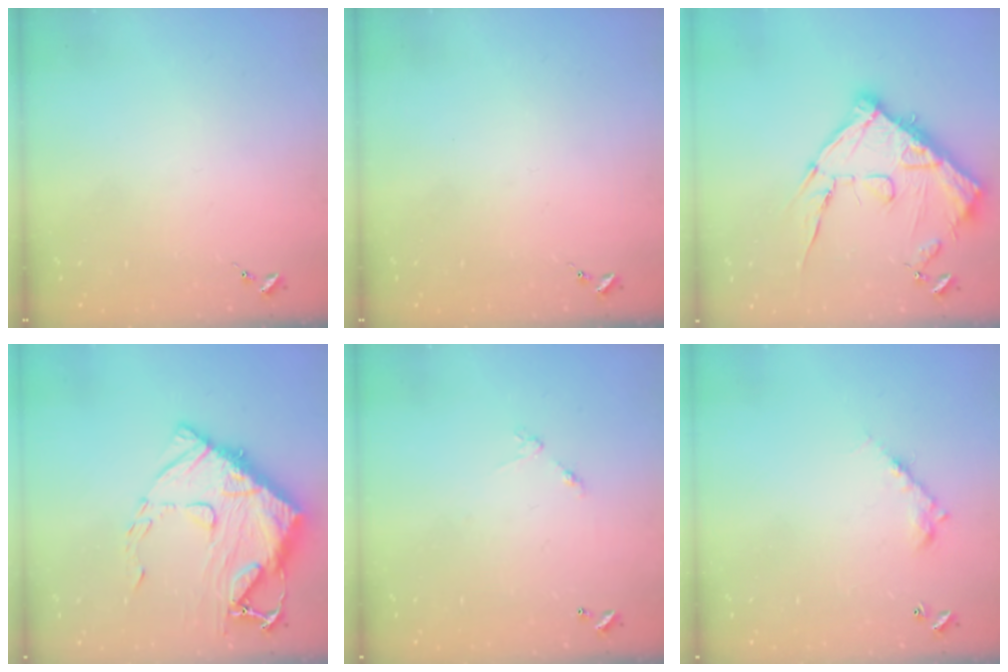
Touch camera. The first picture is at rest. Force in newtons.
{"total": 0.0}
{"total": 17.2, "press": 17.2, "slide": 1.3}
{"total": 17.4, "press": 17.4, "slide": 1.6}
{"total": 5.9, "press": 5.9, "slide": 0.4}
{"total": 7.7, "press": 7.7, "slide": 0.6}